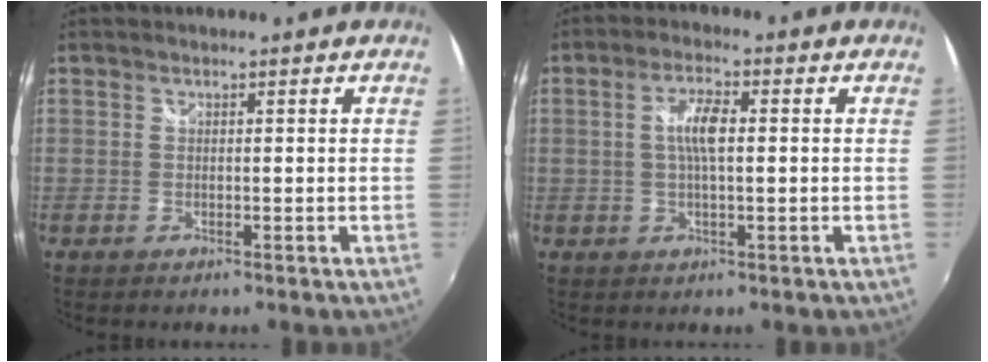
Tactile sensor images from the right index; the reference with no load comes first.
{"total": 5.1, "force": [0.4, 1.6, 4.8], "torque": [-0.091, 0.007, 0.008]}